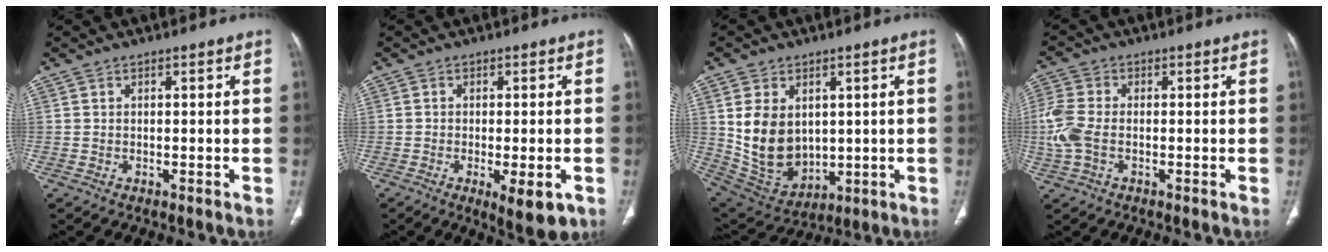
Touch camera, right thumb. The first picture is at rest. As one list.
[{"total": 7.1, "force": [-2.7, 2.4, 6.1], "torque": [-0.084, -0.009, -0.032]}, {"total": 13.6, "force": [2.0, 9.9, 9.1], "torque": [-0.139, -0.015, 0.069]}, {"total": 7.4, "force": [-1.2, 4.6, 5.6], "torque": [-0.154, 0.009, -0.028]}]